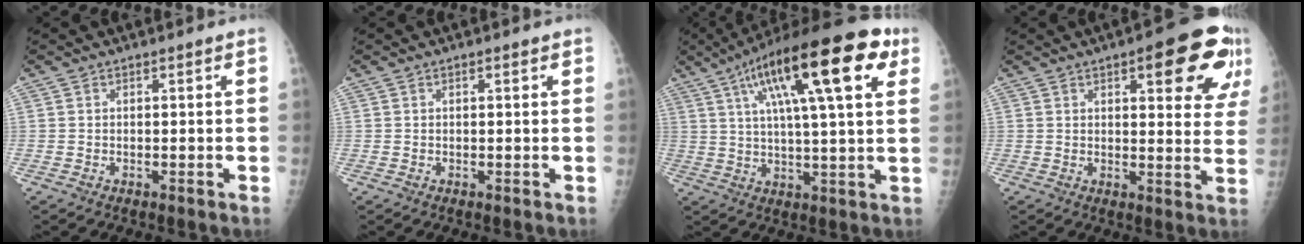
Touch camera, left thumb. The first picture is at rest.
{"total": 0.7, "force": [0.4, 0.2, 0.6], "torque": [-0.010, 0.001, 0.004]}
{"total": 23.1, "force": [9.7, 6.1, 20.0], "torque": [-0.302, 0.014, 0.148]}
{"total": 15.4, "force": [7.2, 5.1, 12.6], "torque": [-0.120, -0.025, 0.085]}